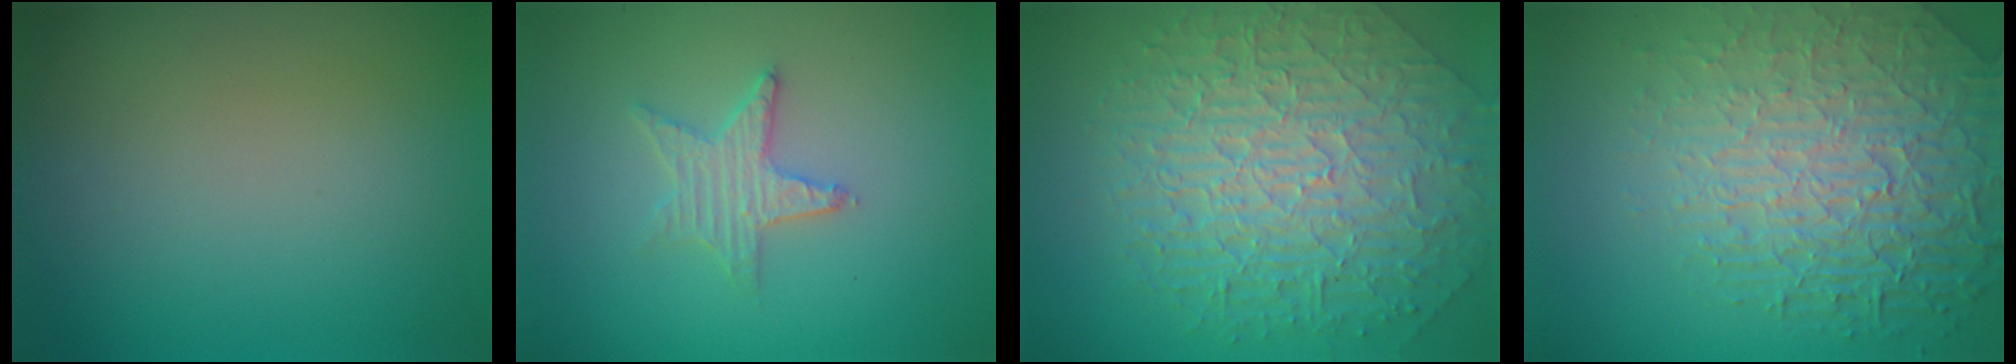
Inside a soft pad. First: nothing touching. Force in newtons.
{"total": 2.7, "press": 2.6, "slide": 0.5}
{"total": 10.0, "press": 6.7, "slide": 7.4}
{"total": 8.1, "press": 5.8, "slide": 5.7}